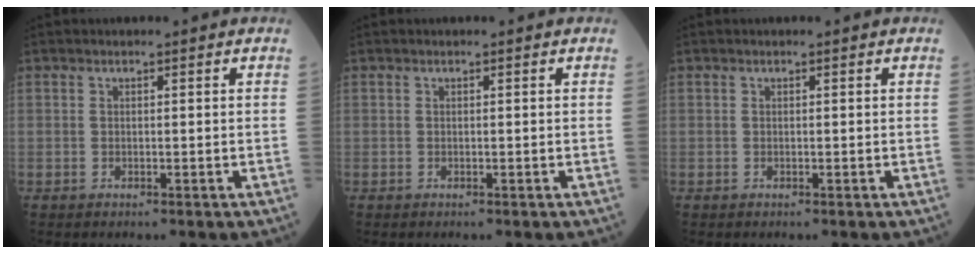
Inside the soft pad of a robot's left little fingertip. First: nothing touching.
{"total": 0.0}
{"total": 0.0}